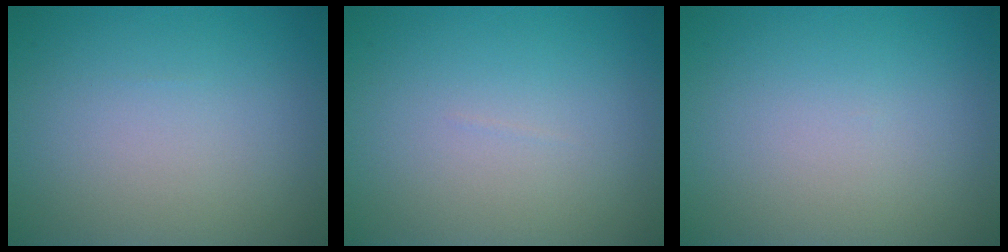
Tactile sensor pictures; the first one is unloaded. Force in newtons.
{"total": 0.0}
{"total": 0.0}